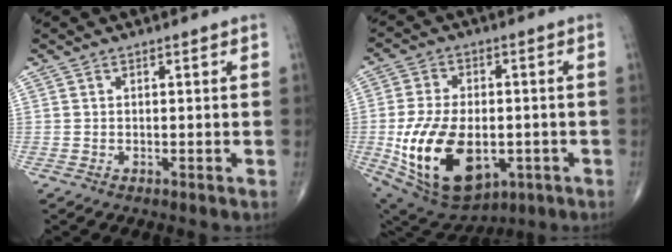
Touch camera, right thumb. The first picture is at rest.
{"total": 20.4, "force": [-4.6, 12.0, 15.9], "torque": [-0.282, -0.008, -0.051]}